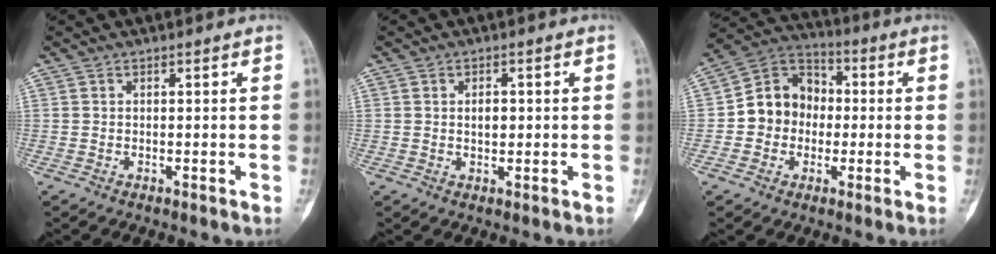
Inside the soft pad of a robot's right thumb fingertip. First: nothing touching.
{"total": 2.5, "force": [0.2, 1.7, 1.8], "torque": [-0.013, 0.002, 0.003]}
{"total": 11.8, "force": [-1.0, 10.3, 5.7], "torque": [-0.058, 0.036, -0.030]}